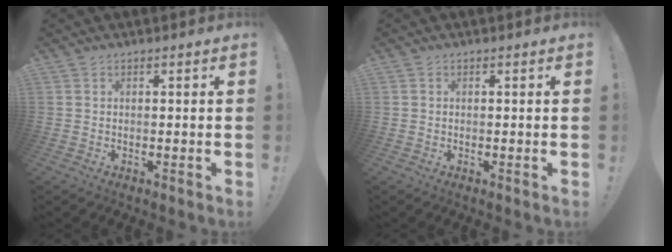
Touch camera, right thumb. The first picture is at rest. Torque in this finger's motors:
{"motor_torque": [-0.13, -0.22, -0.24, 0.35, 0.10]}